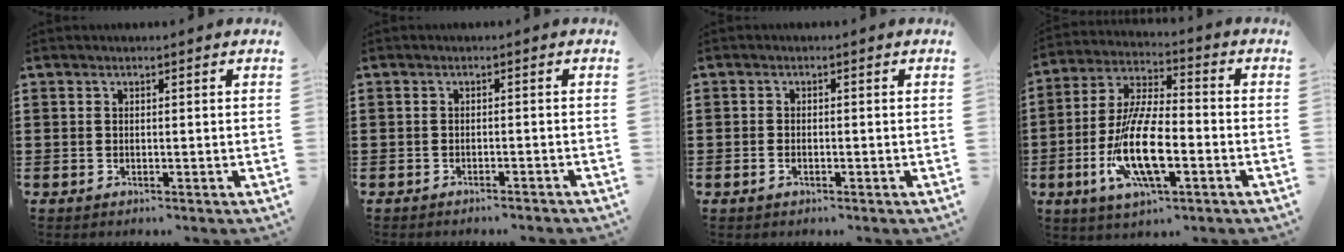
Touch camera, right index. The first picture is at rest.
{"total": 1.1, "force": [-1.1, -0.1, 0.1], "torque": [-0.005, 0.001, -0.022]}
{"total": 0.8, "force": [-0.4, 0.4, 0.6], "torque": [-0.013, -0.001, -0.007]}
{"total": 12.9, "force": [-3.8, 4.6, 11.4], "torque": [-0.251, -0.010, -0.075]}